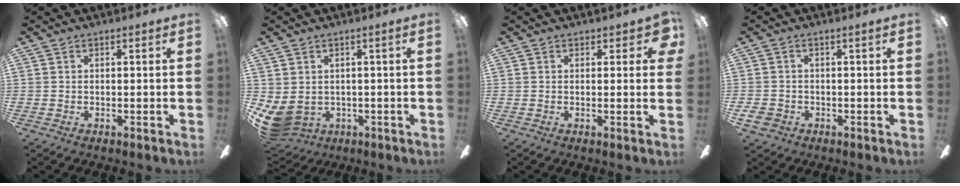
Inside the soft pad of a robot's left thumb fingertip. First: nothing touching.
{"total": 4.9, "force": [-0.5, 3.8, 3.0], "torque": [-0.091, -0.008, -0.010]}
{"total": 3.0, "force": [1.6, 1.6, 2.0], "torque": [-0.016, -0.003, 0.024]}
{"total": 3.2, "force": [-1.6, 2.2, 1.7], "torque": [-0.038, 0.005, -0.032]}